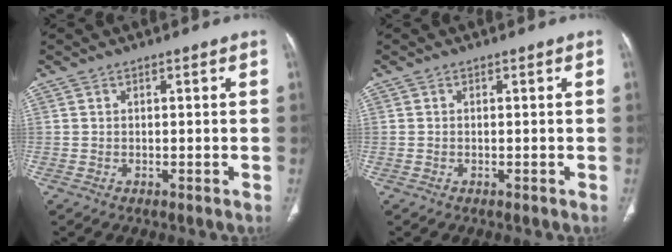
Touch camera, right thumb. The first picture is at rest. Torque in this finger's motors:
{"motor_torque": [0.40, 0.23, -0.02, 0.39, 0.03]}